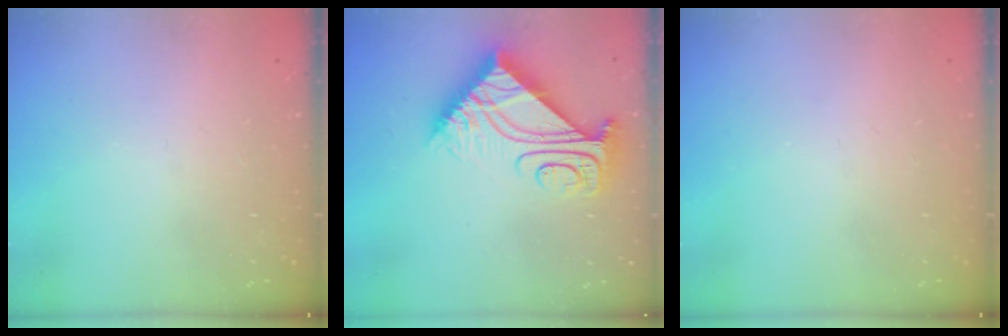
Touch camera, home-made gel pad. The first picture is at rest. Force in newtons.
{"total": 12.1, "press": 12.1, "slide": 0.8}
{"total": 0.0}